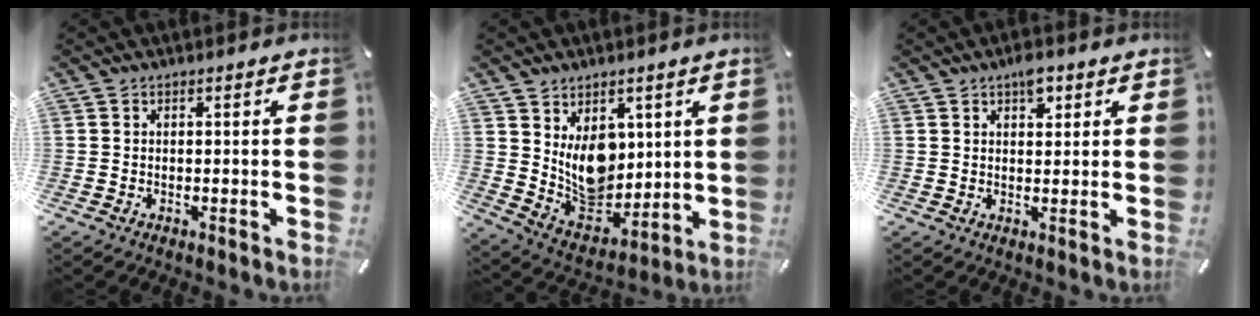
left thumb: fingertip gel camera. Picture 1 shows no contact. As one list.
[{"total": 11.5, "force": [3.9, 9.1, 5.7], "torque": [-0.098, -0.034, 0.085]}, {"total": 4.2, "force": [2.3, 2.3, 2.7], "torque": [-0.026, -0.007, 0.033]}]